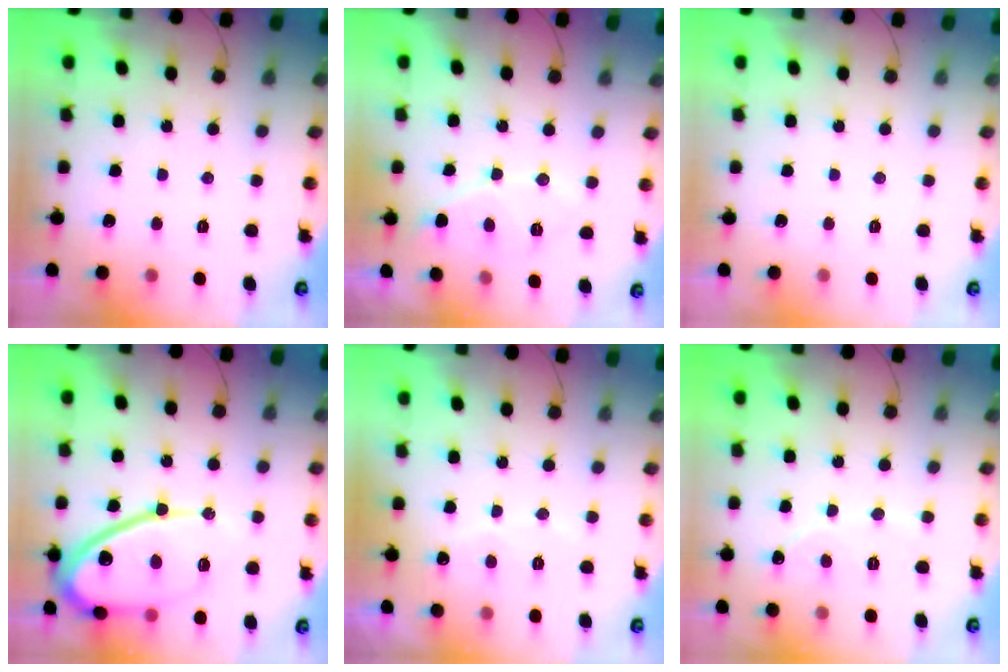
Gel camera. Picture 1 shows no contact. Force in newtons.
{"total": 6.9, "press": 6.9, "slide": 0.3}
{"total": 0.0}
{"total": 17.6, "press": 17.5, "slide": 1.4}
{"total": 4.9, "press": 4.9, "slide": 0.3}
{"total": 2.5, "press": 2.5, "slide": 0.1}